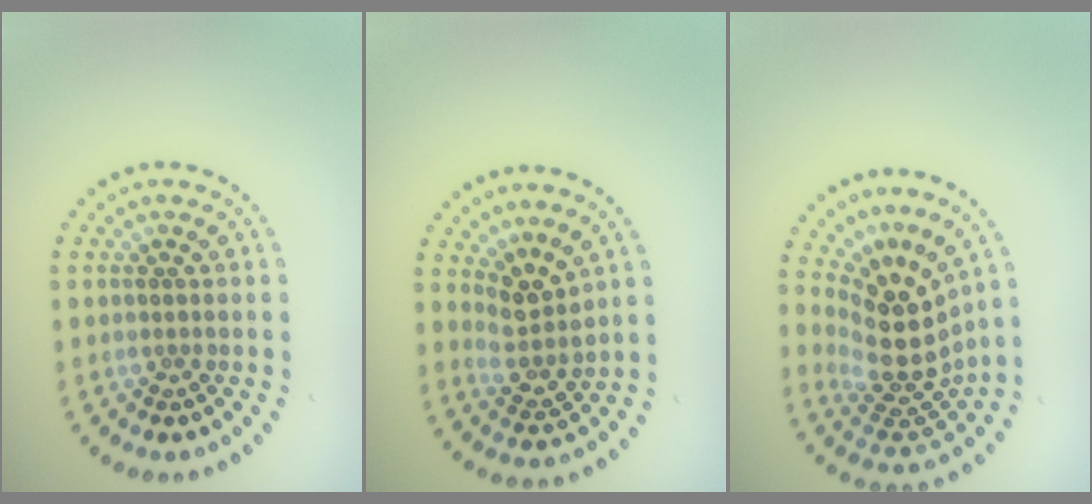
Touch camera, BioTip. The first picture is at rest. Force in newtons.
{"total": 2.8, "press": 2.1, "slide": 1.9}
{"total": 5.2, "press": 3.8, "slide": 3.6}